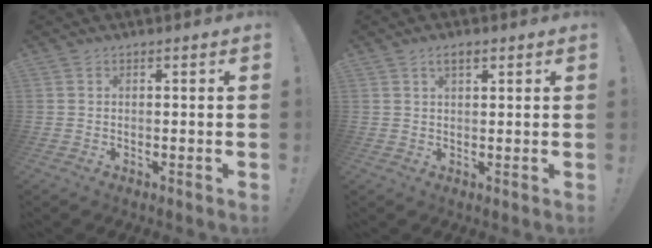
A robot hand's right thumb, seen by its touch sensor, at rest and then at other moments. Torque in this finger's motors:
{"motor_torque": [-0.16, 0.30, 0.22, 0.00, -0.02]}